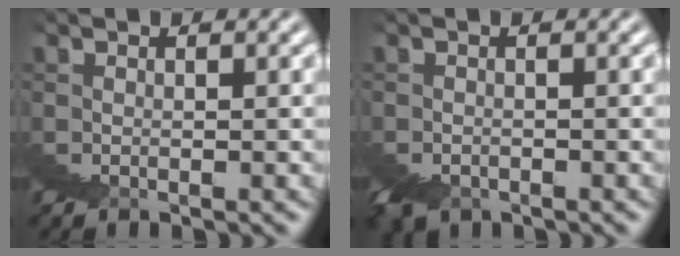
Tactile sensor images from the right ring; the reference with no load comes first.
{"total": 1.2, "force": [-0.6, -0.6, -0.8], "torque": [0.018, -0.002, -0.007]}